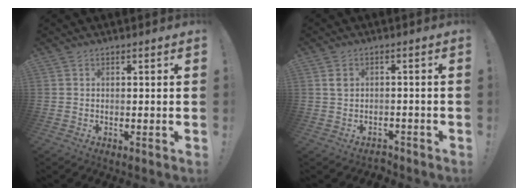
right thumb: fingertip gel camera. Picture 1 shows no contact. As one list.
[{"total": 2.5, "force": [-0.7, 2.1, 1.1], "torque": [-0.012, 0.001, -0.014]}]